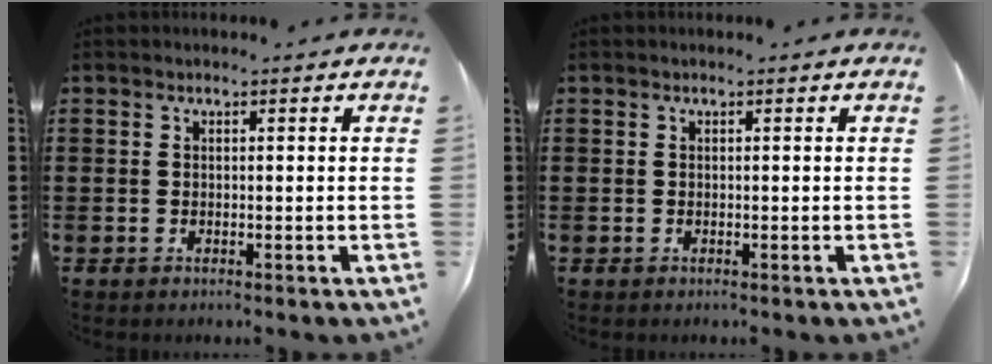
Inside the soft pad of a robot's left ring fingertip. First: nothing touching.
{"total": 0.0}